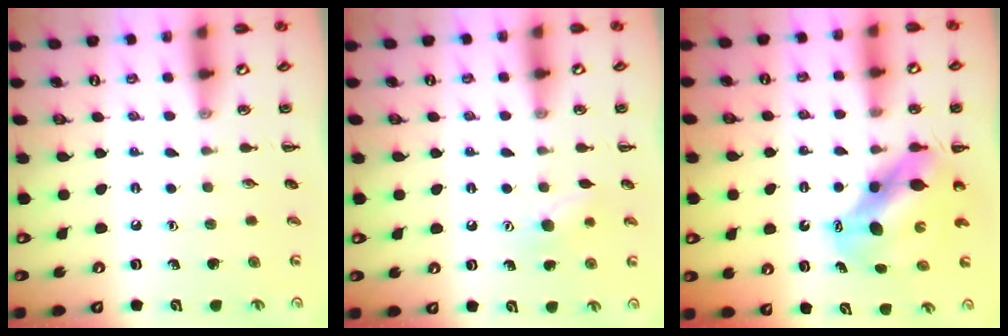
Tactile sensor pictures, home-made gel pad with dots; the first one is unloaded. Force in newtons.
{"total": 6.3, "press": 6.1, "slide": 1.4}
{"total": 6.9, "press": 6.7, "slide": 1.3}